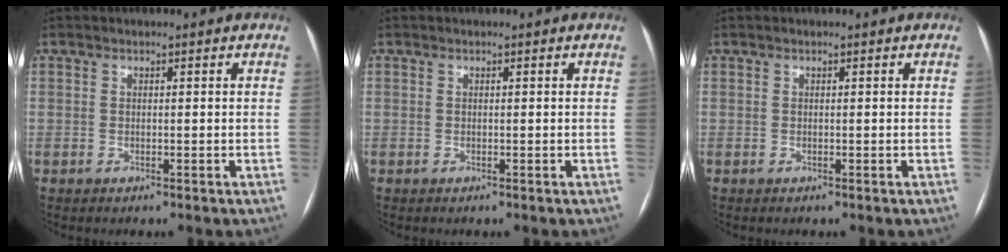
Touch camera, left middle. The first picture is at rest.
{"total": 0.0}
{"total": 0.0}